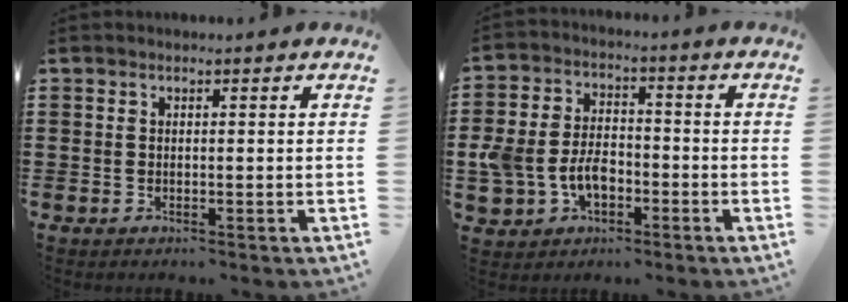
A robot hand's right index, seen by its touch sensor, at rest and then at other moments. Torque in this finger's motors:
{"motor_torque": [0.50, -0.26, 0.57, 0.21]}